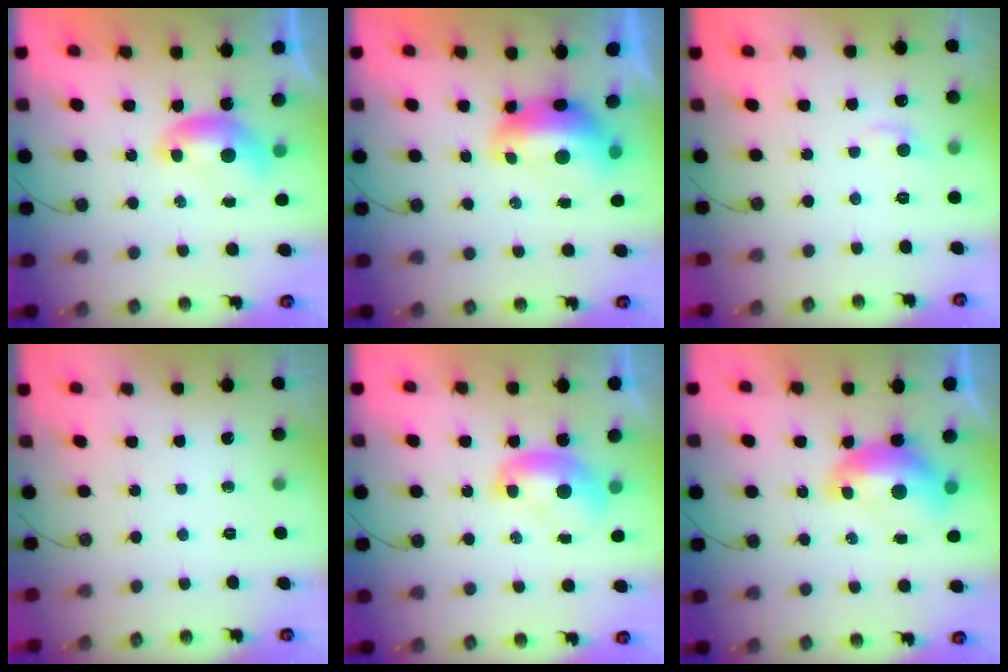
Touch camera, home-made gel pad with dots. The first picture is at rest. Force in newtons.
{"total": 2.9, "press": 2.8, "slide": 0.7}
{"total": 1.5, "press": 1.4, "slide": 0.6}
{"total": 0.0}
{"total": 1.8, "press": 1.8, "slide": 0.3}
{"total": 2.2, "press": 2.1, "slide": 0.7}